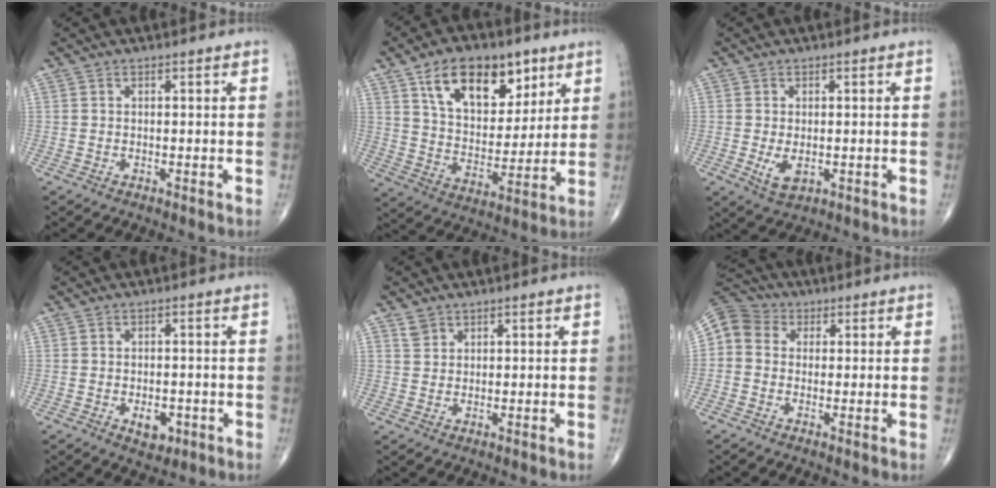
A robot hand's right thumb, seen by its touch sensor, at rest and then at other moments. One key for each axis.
{"total": 17.8, "fx": 9.2, "fy": 10.2, "fz": 11.3, "tx": -0.136, "ty": -0.038, "tz": 0.161}
{"total": 3.8, "fx": -0.6, "fy": 2.2, "fz": 3.1, "tx": -0.053, "ty": -0.009, "tz": -0.004}
{"total": 3.9, "fx": -1.4, "fy": 2.4, "fz": 2.7, "tx": -0.028, "ty": 0.001, "tz": -0.015}
{"total": 2.1, "fx": 1.3, "fy": 1.5, "fz": 0.5, "tx": 0.001, "ty": -0.003, "tz": 0.023}
{"total": 6.8, "fx": 0.7, "fy": 6.0, "fz": 3.0, "tx": -0.043, "ty": 0.016, "tz": -0.002}